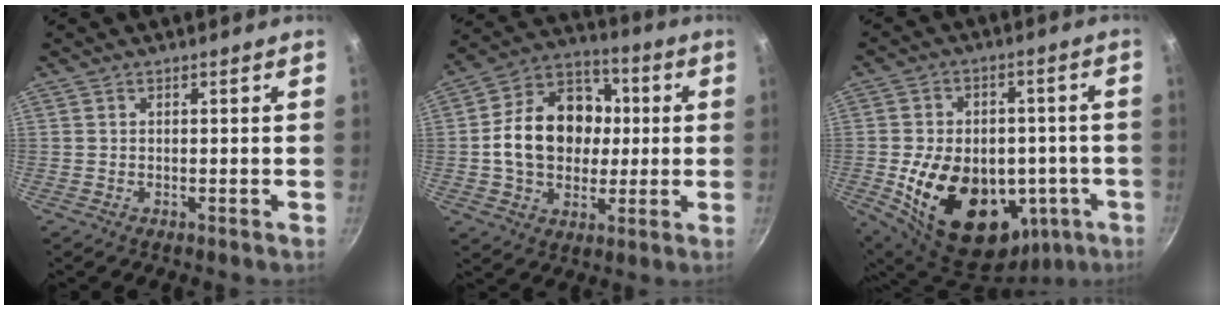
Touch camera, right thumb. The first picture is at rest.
{"total": 18.2, "force": [0.5, 14.2, 11.4], "torque": [-0.156, 0.031, 0.000]}
{"total": 24.3, "force": [-5.7, 16.9, 16.5], "torque": [-0.249, 0.024, -0.062]}